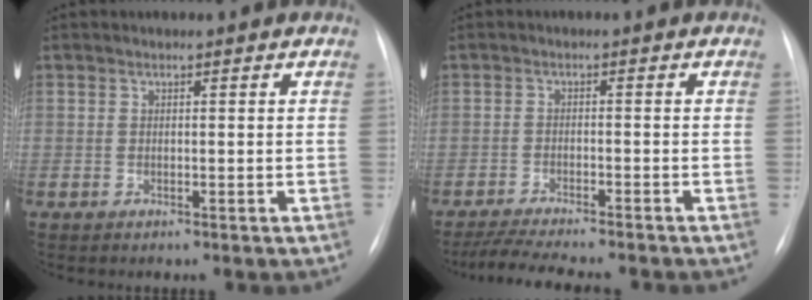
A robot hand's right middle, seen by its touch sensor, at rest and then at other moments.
{"total": 9.9, "force": [-8.7, 1.1, 4.7], "torque": [-0.073, -0.015, -0.131]}